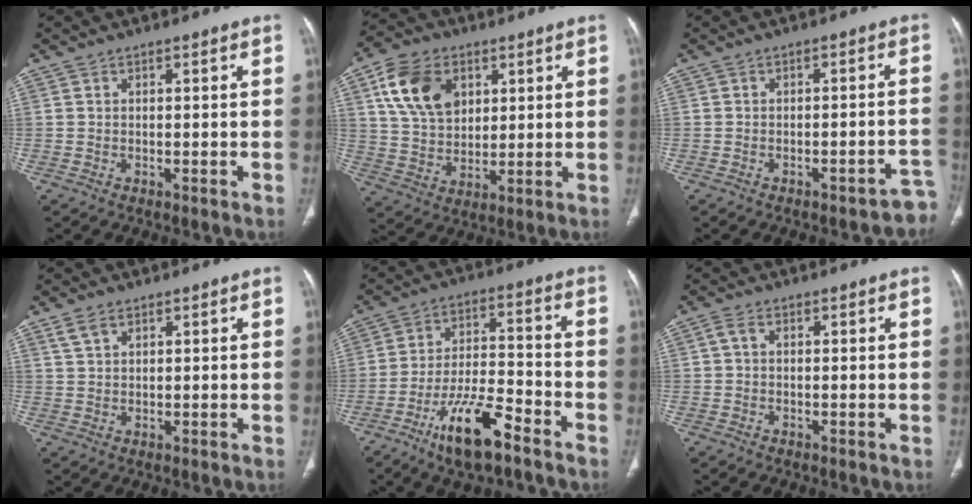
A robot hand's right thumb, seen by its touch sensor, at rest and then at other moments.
{"total": 13.6, "force": [5.3, 9.5, 8.2], "torque": [-0.126, -0.010, 0.101]}
{"total": 6.2, "force": [-4.7, 2.3, 3.3], "torque": [-0.015, 0.043, -0.055]}
{"total": 2.9, "force": [1.9, 1.6, 1.6], "torque": [-0.034, 0.001, 0.046]}
{"total": 13.2, "force": [-8.4, 4.1, 9.3], "torque": [-0.170, 0.050, -0.149]}
{"total": 1.6, "force": [0.3, 1.0, 1.2], "torque": [-0.026, 0.006, 0.004]}